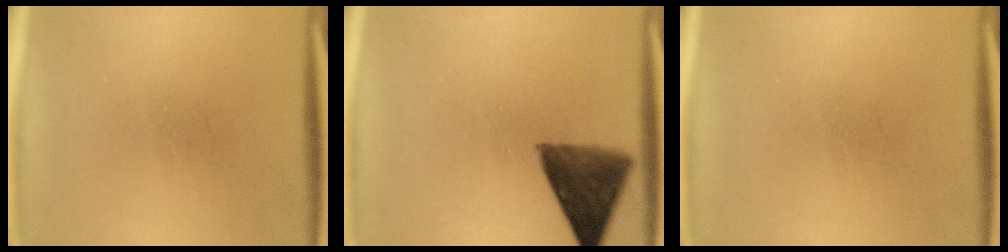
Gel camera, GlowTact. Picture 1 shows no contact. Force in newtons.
{"total": 9.7}
{"total": 0.0}